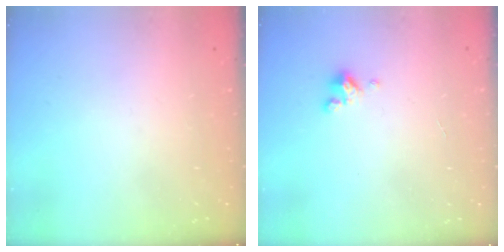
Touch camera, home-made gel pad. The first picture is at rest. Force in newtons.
{"total": 2.5, "press": 2.5, "slide": 0.3}